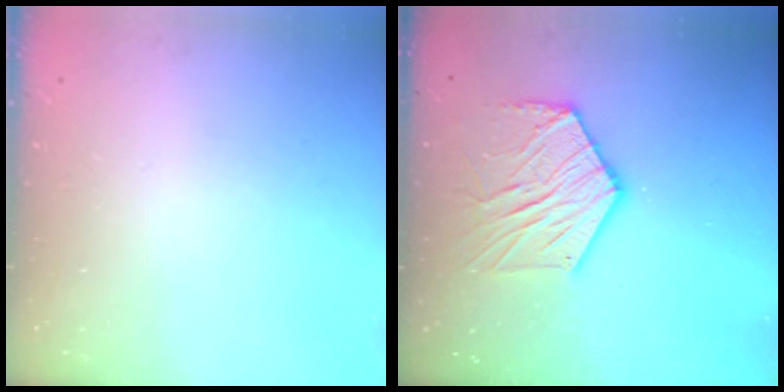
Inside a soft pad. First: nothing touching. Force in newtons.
{"total": 14.3, "press": 14.2, "slide": 1.3}